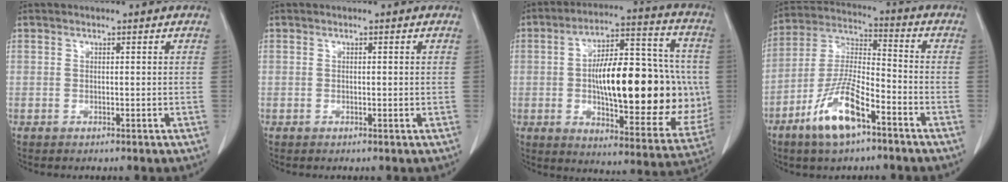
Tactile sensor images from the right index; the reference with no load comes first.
{"total": 0.5, "force": [0.0, 0.1, 0.5], "torque": [-0.006, 0.001, 0.000]}
{"total": 25.5, "force": [-0.7, 8.7, 24.0], "torque": [-0.331, 0.025, 0.000]}
{"total": 12.1, "force": [-6.9, 3.2, 9.5], "torque": [-0.198, -0.004, -0.130]}